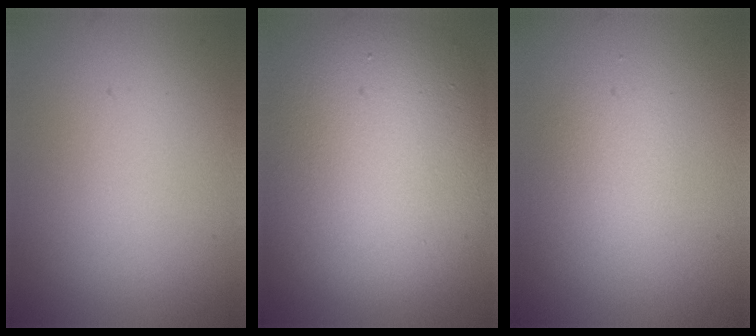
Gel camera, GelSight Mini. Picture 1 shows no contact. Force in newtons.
{"total": 12.9, "press": 12.9, "slide": 0.7}
{"total": 1.4, "press": 1.4, "slide": 0.1}